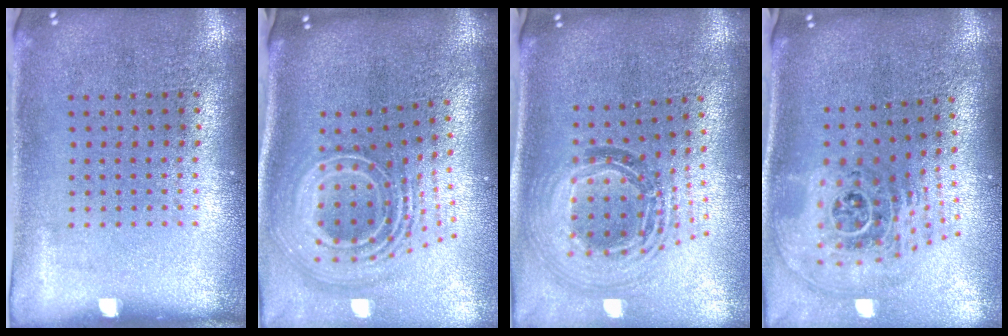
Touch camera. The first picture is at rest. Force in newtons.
{"total": 3.3, "press": 2.1, "slide": 2.5}
{"total": 1.6, "press": 1.4, "slide": 0.8}
{"total": 2.6, "press": 1.8, "slide": 1.9}